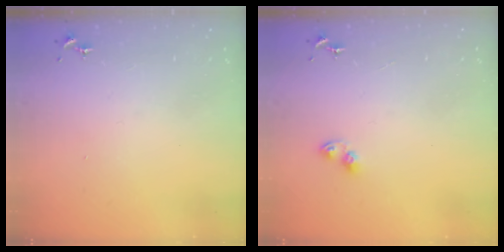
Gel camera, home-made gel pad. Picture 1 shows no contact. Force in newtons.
{"total": 3.9, "press": 3.9, "slide": 0.4}